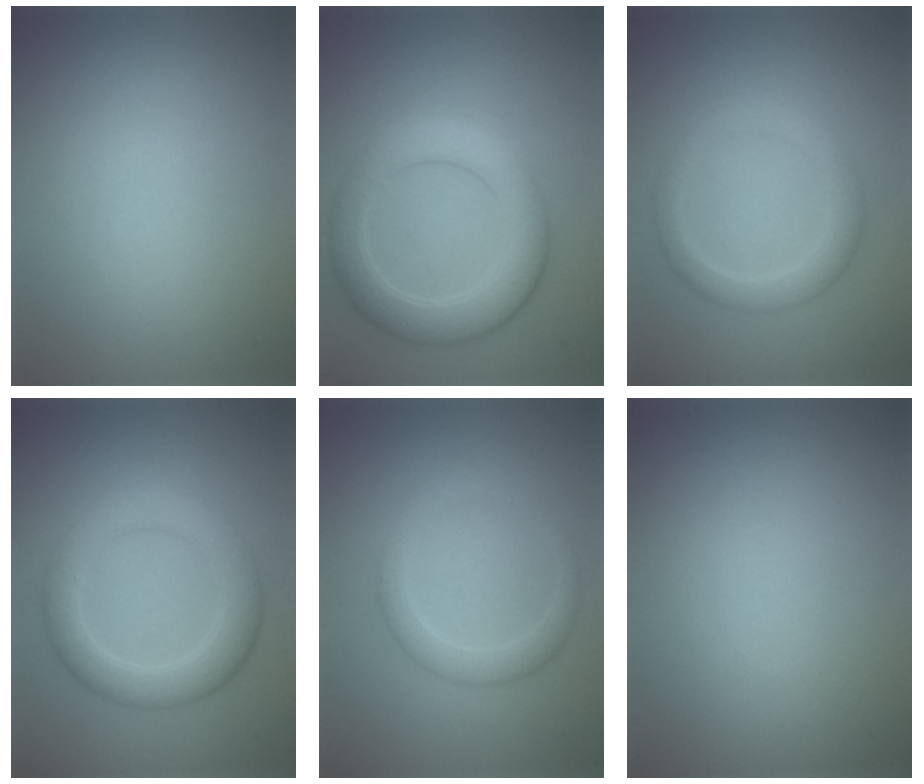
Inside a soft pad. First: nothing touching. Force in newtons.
{"total": 5.2, "press": 5.2, "slide": 0.1}
{"total": 2.7, "press": 2.7, "slide": 0.3}
{"total": 4.5, "press": 4.5, "slide": 0.0}
{"total": 1.5, "press": 1.5, "slide": 0.0}
{"total": 0.0}